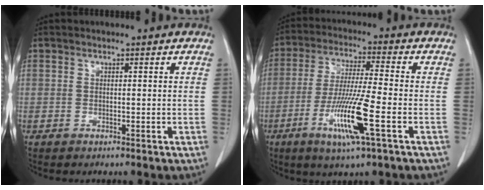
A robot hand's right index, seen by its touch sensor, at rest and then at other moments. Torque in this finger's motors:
{"motor_torque": [1.53, -0.61, 0.83, 0.12]}